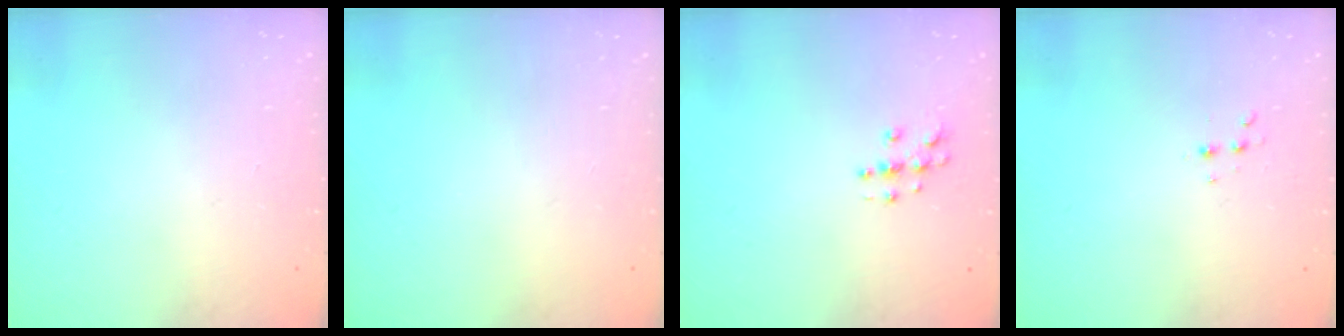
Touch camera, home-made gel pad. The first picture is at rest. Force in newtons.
{"total": 0.0}
{"total": 4.6, "press": 4.6, "slide": 0.3}
{"total": 2.8, "press": 2.7, "slide": 0.6}